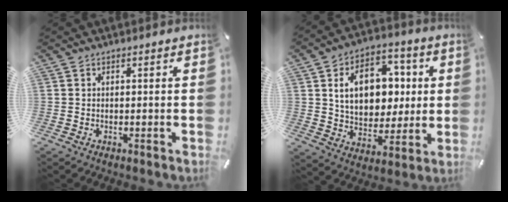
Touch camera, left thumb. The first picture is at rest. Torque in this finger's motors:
{"motor_torque": [2.40, 2.61, 2.22, -0.55, 0.22]}